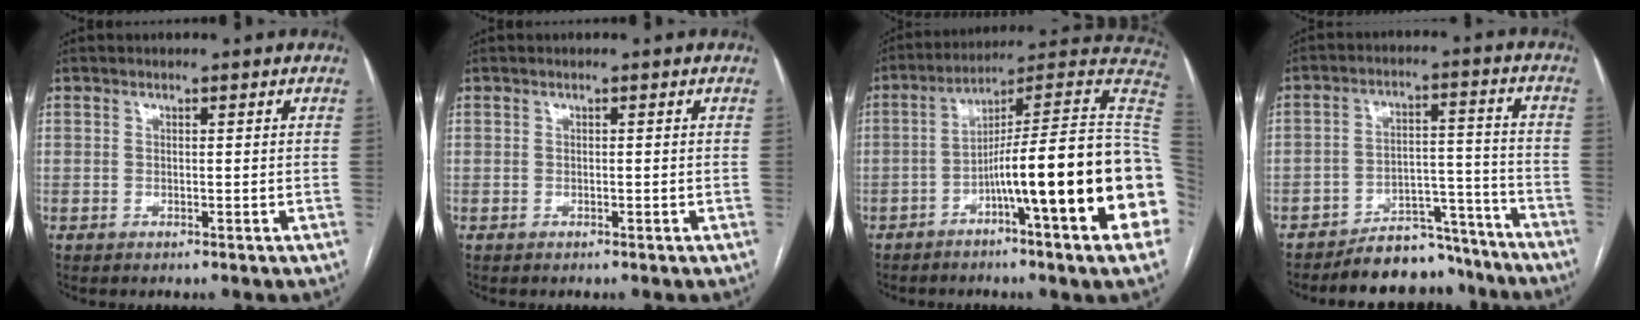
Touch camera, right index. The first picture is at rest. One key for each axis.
{"total": 0.0}
{"total": 23.1, "fx": -5.0, "fy": 0.3, "fz": 22.5, "tx": -0.231, "ty": 0.023, "tz": -0.081}
{"total": 10.9, "fx": -10.0, "fy": 4.0, "fz": 1.0, "tx": 0.018, "ty": 0.047, "tz": -0.149}